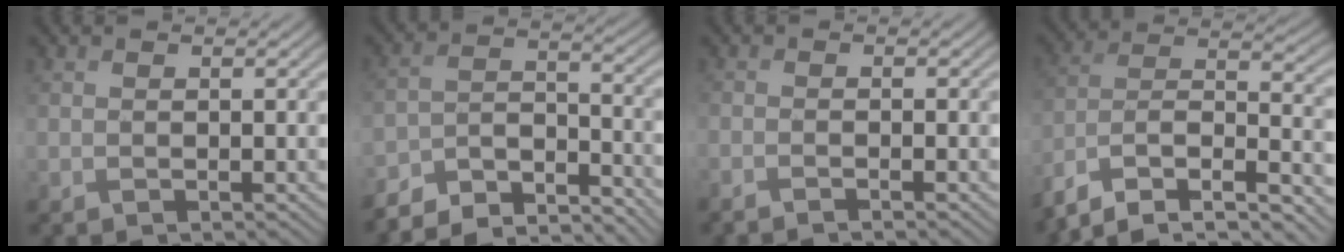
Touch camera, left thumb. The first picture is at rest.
{"total": 9.7, "force": [-9.0, 2.0, 3.1], "torque": [-0.059, 0.004, -0.164]}
{"total": 1.7, "force": [-1.4, 0.2, 1.0], "torque": [-0.014, -0.003, -0.034]}
{"total": 13.9, "force": [-10.0, 5.4, 8.0], "torque": [-0.200, -0.013, -0.176]}